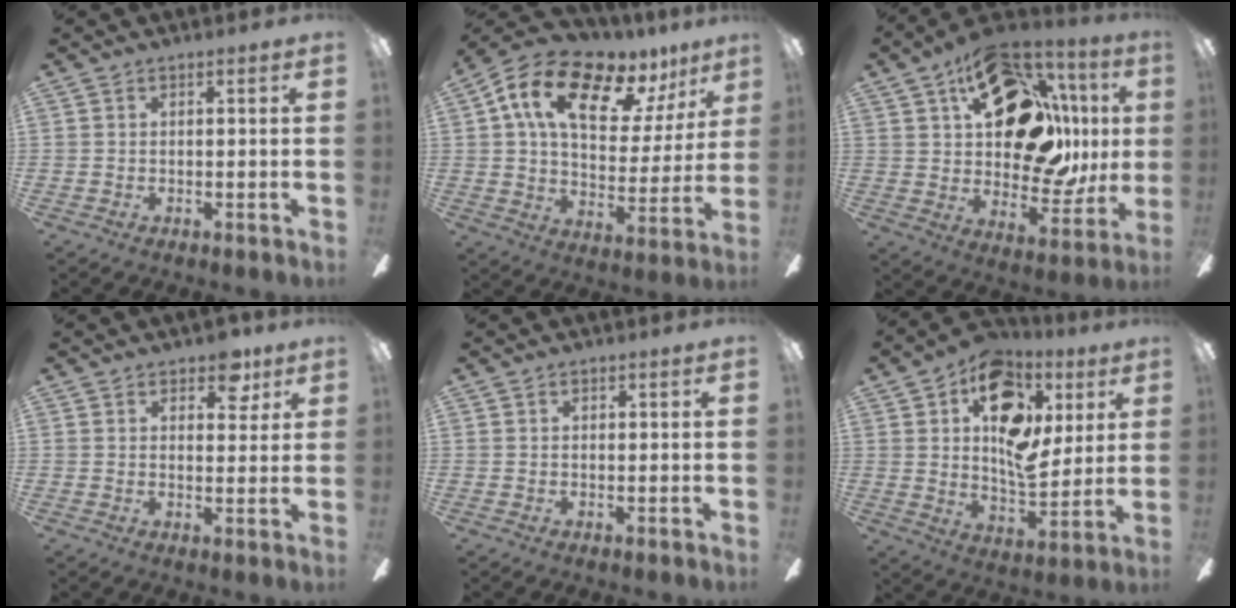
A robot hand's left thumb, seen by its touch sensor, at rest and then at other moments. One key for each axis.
{"total": 17.5, "fx": 10.6, "fy": 8.9, "fz": 10.6, "tx": -0.180, "ty": -0.058, "tz": 0.182}
{"total": 27.0, "fx": 10.3, "fy": 16.2, "fz": 19.0, "tx": -0.262, "ty": -0.046, "tz": 0.187}
{"total": 6.7, "fx": 4.3, "fy": 3.6, "fz": 3.6, "tx": -0.031, "ty": -0.016, "tz": 0.071}
{"total": 0.5, "fx": 0.1, "fy": 0.3, "fz": 0.4, "tx": -0.009, "ty": 0.003, "tz": 0.000}
{"total": 18.8, "fx": 7.0, "fy": 11.6, "fz": 13.0, "tx": -0.177, "ty": -0.026, "tz": 0.126}